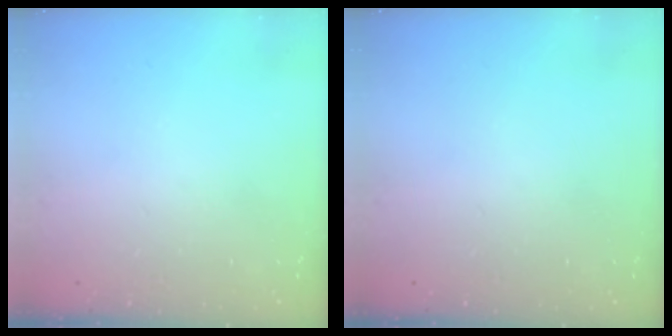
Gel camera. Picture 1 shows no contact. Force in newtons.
{"total": 0.0}